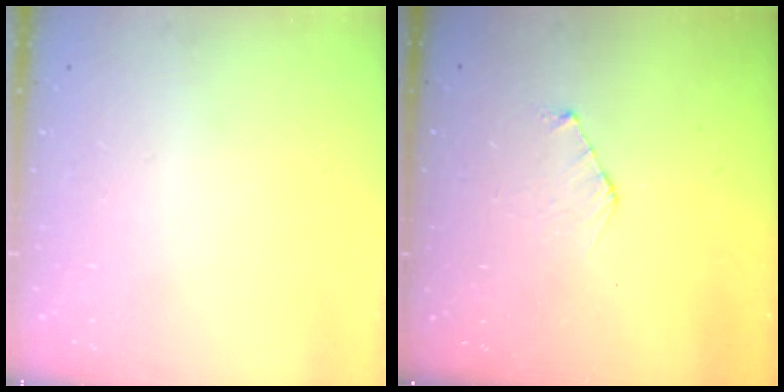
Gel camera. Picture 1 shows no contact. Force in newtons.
{"total": 4.0, "press": 4.0, "slide": 0.4}